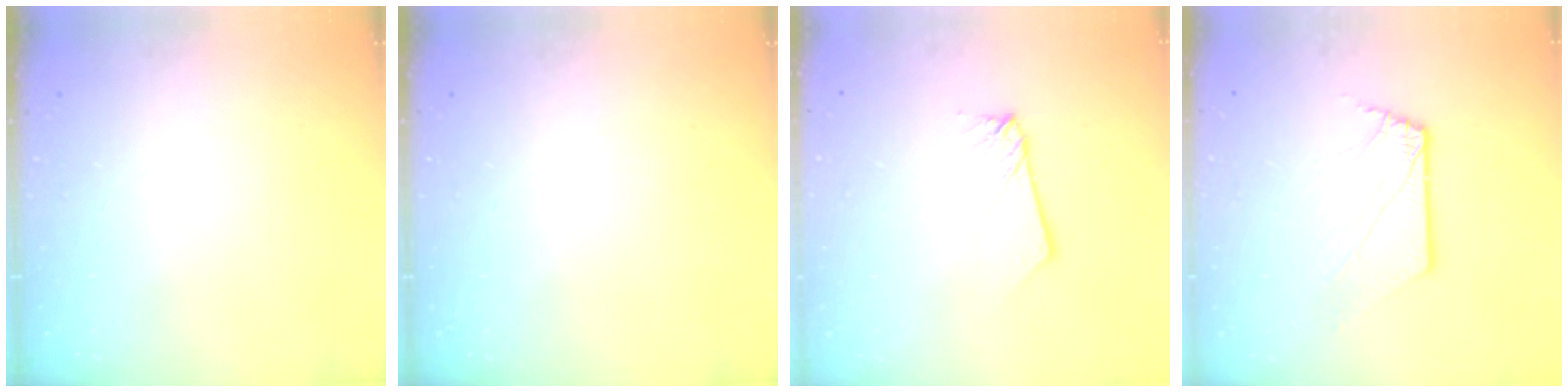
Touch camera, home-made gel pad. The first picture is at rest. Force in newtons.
{"total": 0.0}
{"total": 2.6, "press": 2.6, "slide": 0.2}
{"total": 4.0, "press": 4.0, "slide": 0.4}